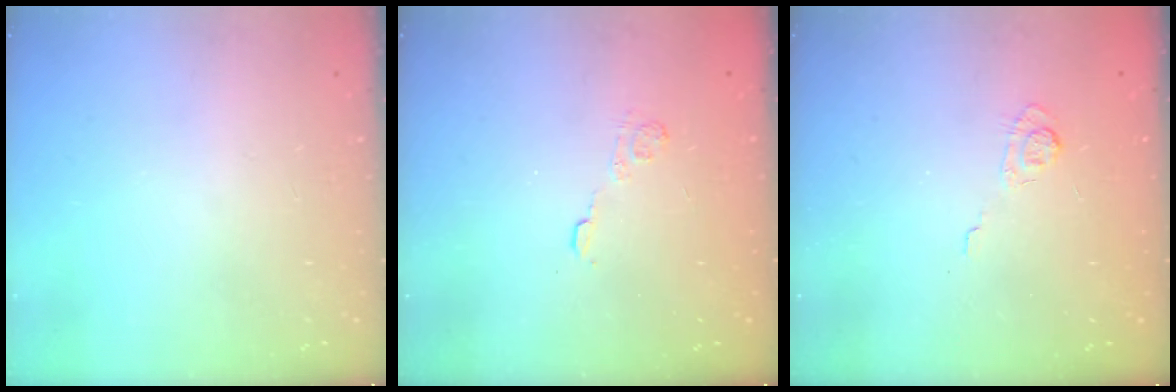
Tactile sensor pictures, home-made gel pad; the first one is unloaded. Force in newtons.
{"total": 2.9, "press": 2.4, "slide": 1.5}
{"total": 3.0, "press": 2.6, "slide": 1.6}